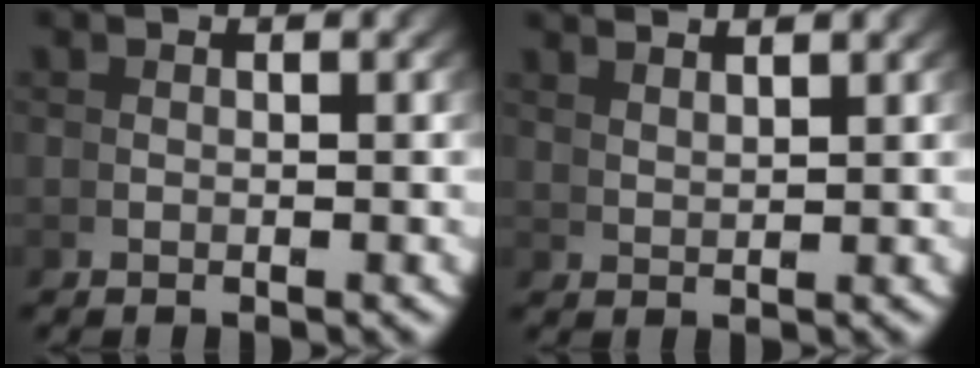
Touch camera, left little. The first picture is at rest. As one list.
[{"total": 2.9, "force": [2.7, -0.8, 0.4], "torque": [0.002, 0.005, 0.056]}]